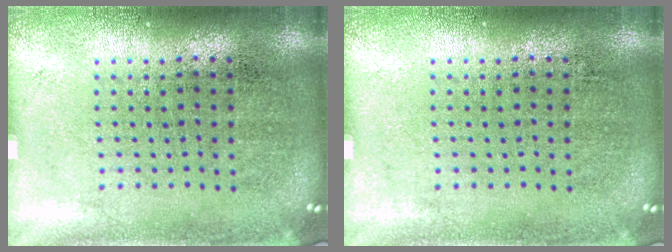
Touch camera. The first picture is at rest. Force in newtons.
{"total": 0.0}